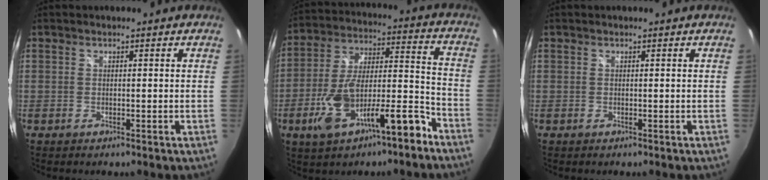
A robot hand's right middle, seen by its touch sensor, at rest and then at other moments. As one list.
[{"total": 17.7, "force": [-10.3, 5.3, 13.5], "torque": [-0.237, 0.003, -0.166]}, {"total": 0.0}]